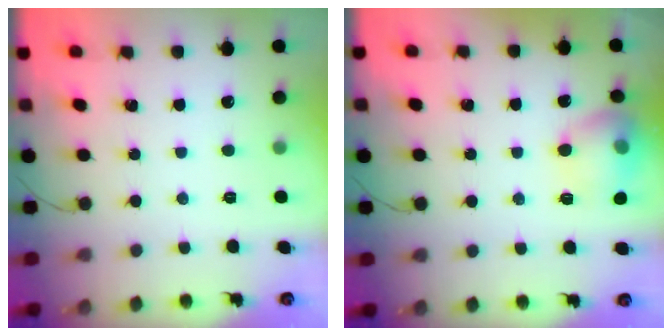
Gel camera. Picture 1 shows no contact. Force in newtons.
{"total": 13.1, "press": 13.0, "slide": 1.1}